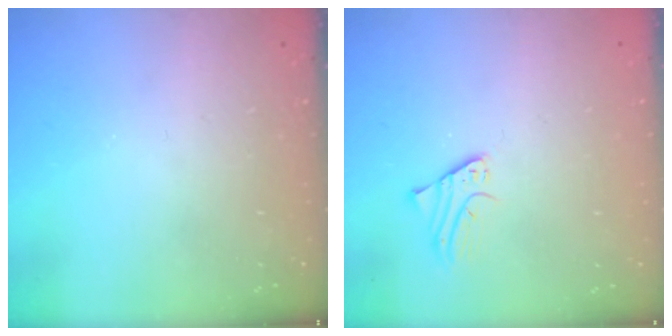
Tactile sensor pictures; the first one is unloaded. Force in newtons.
{"total": 2.0, "press": 2.0, "slide": 0.1}